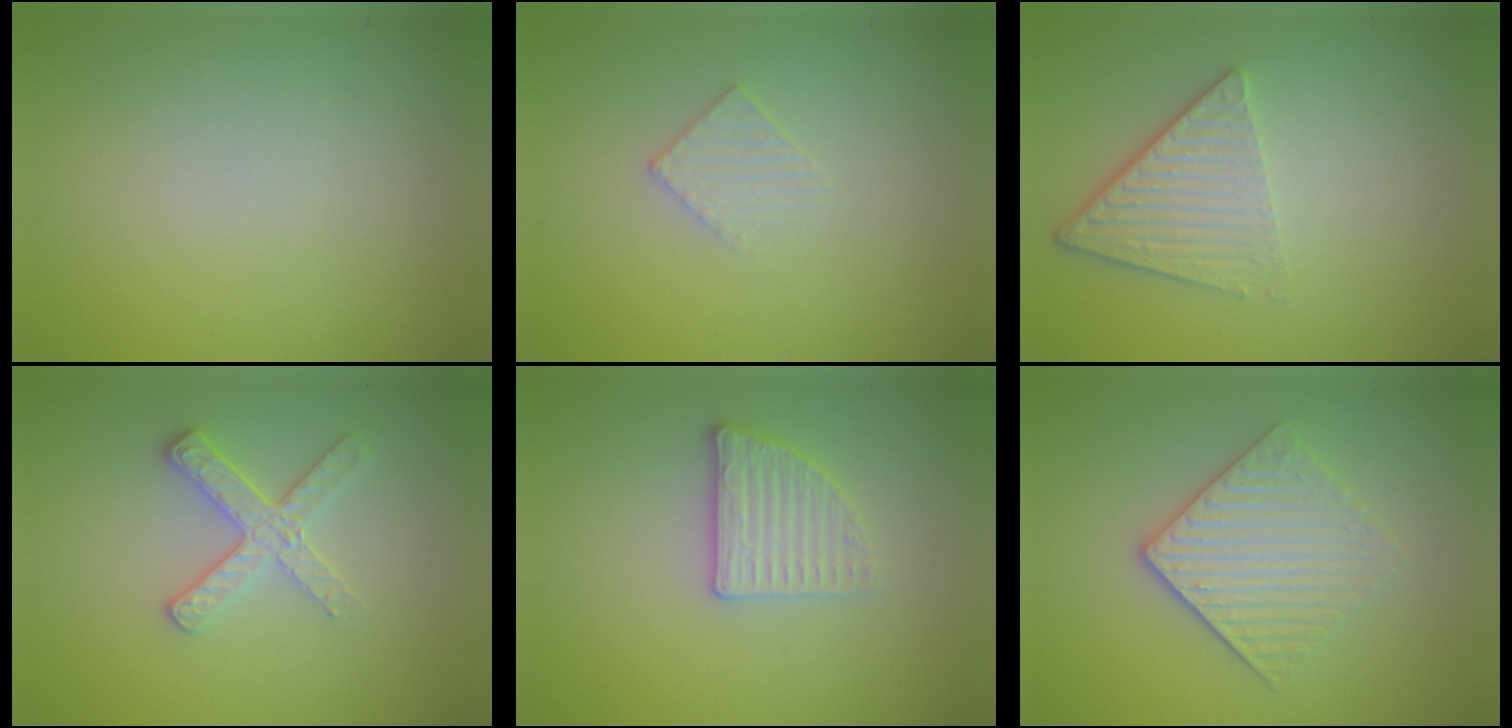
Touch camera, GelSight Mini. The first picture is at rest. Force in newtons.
{"total": 1.4, "press": 1.4, "slide": 0.2}
{"total": 4.3, "press": 3.1, "slide": 3.0}
{"total": 2.7, "press": 2.4, "slide": 1.2}
{"total": 2.7, "press": 2.5, "slide": 1.0}
{"total": 4.1, "press": 3.4, "slide": 2.3}